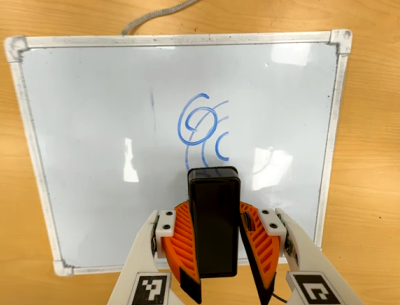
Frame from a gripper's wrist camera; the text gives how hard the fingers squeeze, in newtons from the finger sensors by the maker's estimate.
{"total": 8.2, "left": 8.7, "right": 7.6}